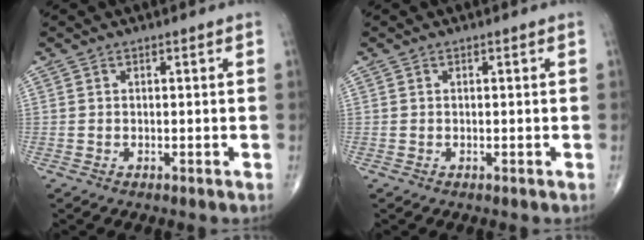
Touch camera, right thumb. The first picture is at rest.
{"total": 0.0}